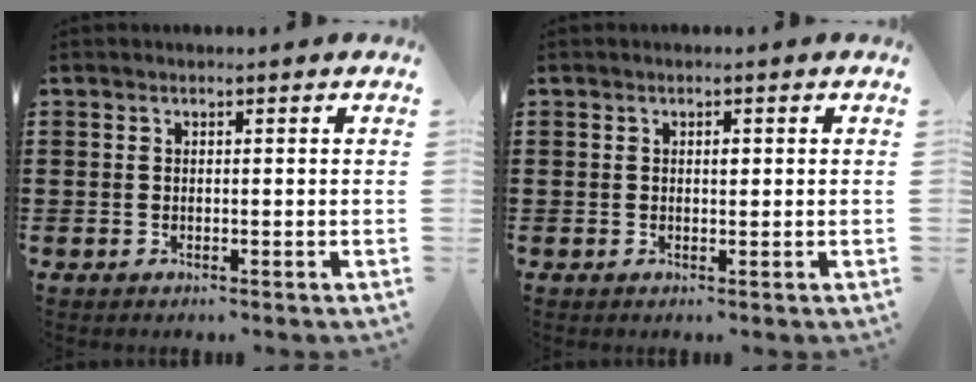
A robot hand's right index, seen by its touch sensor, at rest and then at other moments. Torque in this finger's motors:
{"motor_torque": [0.19, -0.28, 0.02, 0.03]}